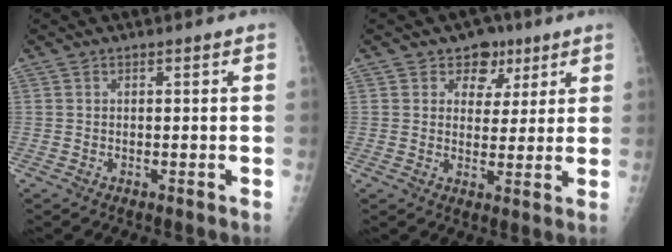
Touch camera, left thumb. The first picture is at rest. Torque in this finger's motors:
{"motor_torque": [0.44, 0.58, -0.12, -0.18, 0.01]}